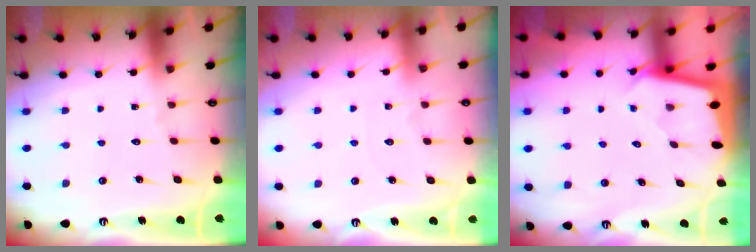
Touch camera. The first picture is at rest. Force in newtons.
{"total": 2.3, "press": 2.3, "slide": 0.3}
{"total": 1.8, "press": 1.8, "slide": 0.1}